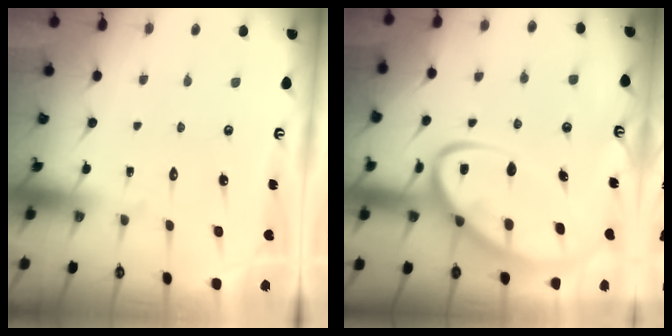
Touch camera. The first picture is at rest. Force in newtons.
{"total": 13.5, "press": 13.5, "slide": 1.3}